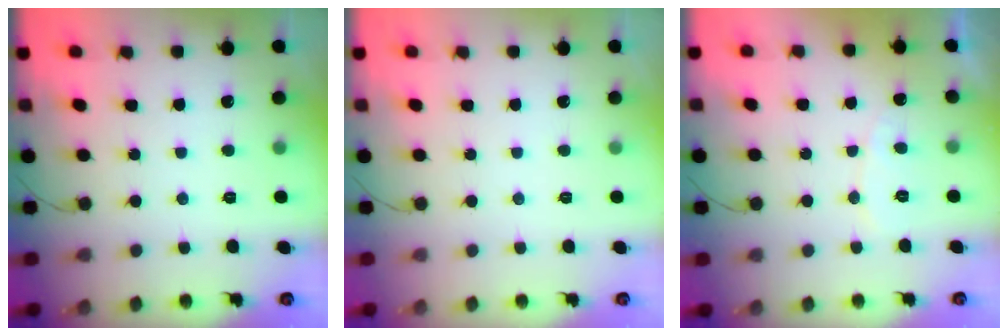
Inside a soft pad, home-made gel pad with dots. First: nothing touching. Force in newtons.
{"total": 0.0}
{"total": 5.4, "press": 5.4, "slide": 0.4}